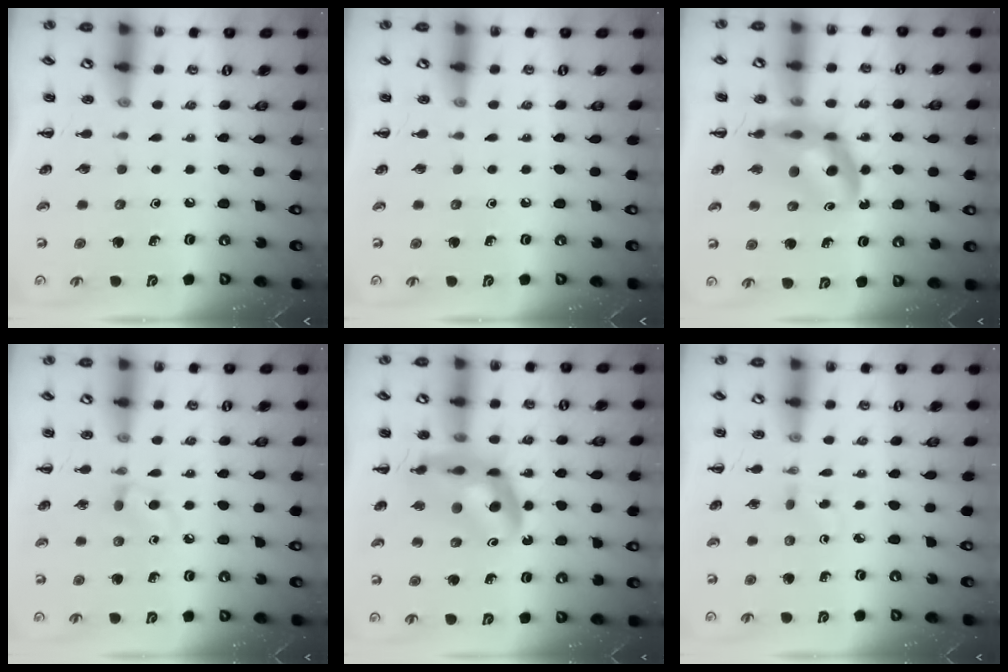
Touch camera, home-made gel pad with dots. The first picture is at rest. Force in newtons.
{"total": 0.0}
{"total": 9.8, "press": 9.3, "slide": 2.9}
{"total": 3.9, "press": 3.6, "slide": 1.5}
{"total": 13.2, "press": 12.7, "slide": 3.6}
{"total": 1.6, "press": 1.4, "slide": 0.8}